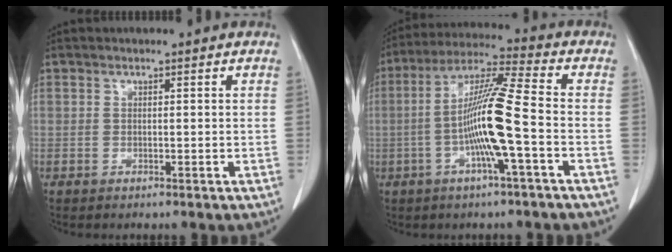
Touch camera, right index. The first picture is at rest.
{"total": 12.0, "force": [-2.6, -0.3, 11.7], "torque": [-0.224, 0.007, -0.056]}